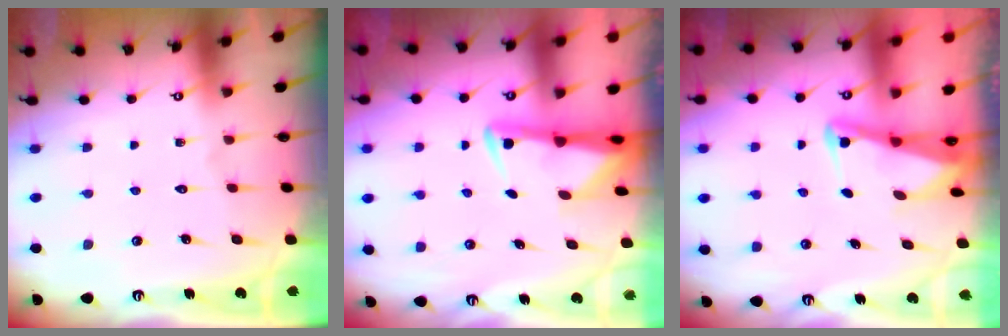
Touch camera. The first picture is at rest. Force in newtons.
{"total": 2.9, "press": 2.9, "slide": 0.4}
{"total": 3.4, "press": 3.4, "slide": 0.5}